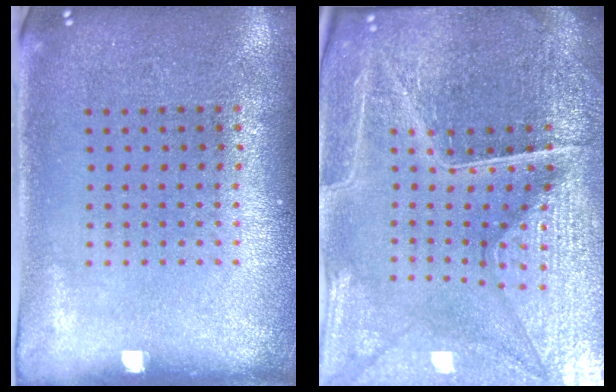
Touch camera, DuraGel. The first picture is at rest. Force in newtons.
{"total": 5.4, "press": 5.1, "slide": 1.8}